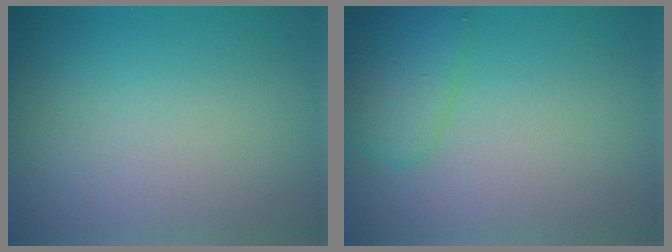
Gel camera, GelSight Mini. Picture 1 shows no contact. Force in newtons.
{"total": 3.0, "press": 3.0, "slide": 0.3}